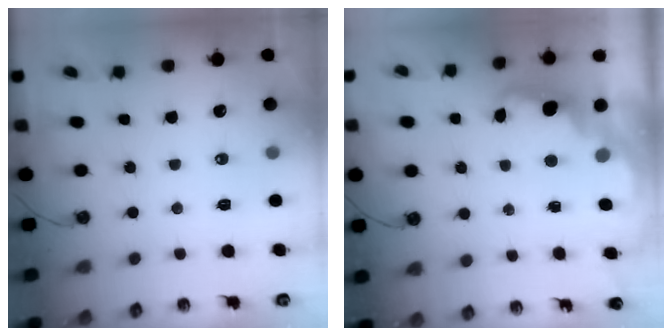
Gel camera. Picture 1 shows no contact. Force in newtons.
{"total": 2.3, "press": 2.2, "slide": 0.6}